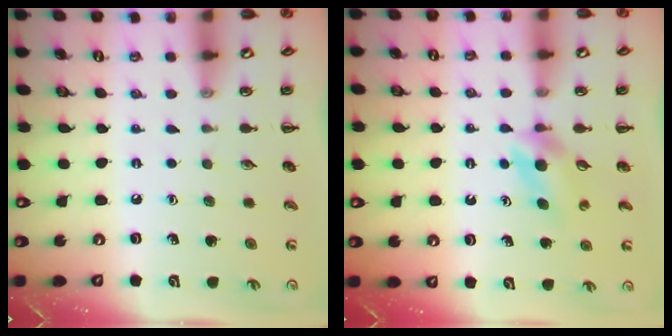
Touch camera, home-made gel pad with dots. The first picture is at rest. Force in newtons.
{"total": 4.0, "press": 3.8, "slide": 1.3}